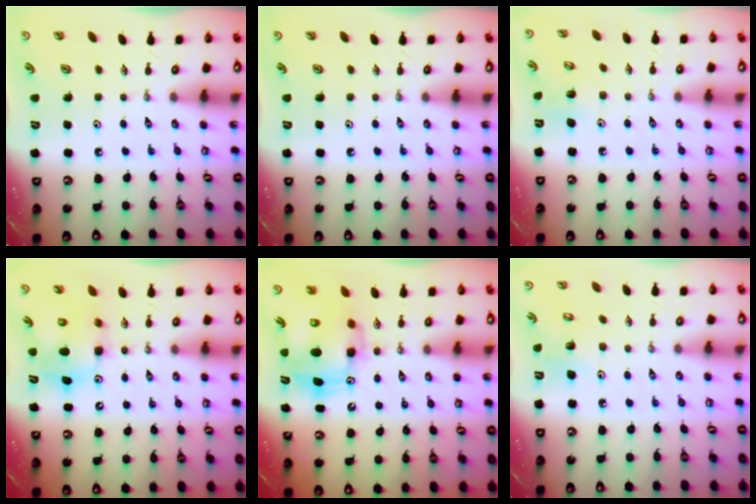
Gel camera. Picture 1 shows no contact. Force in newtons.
{"total": 0.0}
{"total": 4.6, "press": 4.6, "slide": 0.3}
{"total": 8.2, "press": 8.0, "slide": 1.7}
{"total": 8.6, "press": 8.4, "slide": 1.9}
{"total": 6.3, "press": 6.2, "slide": 1.1}